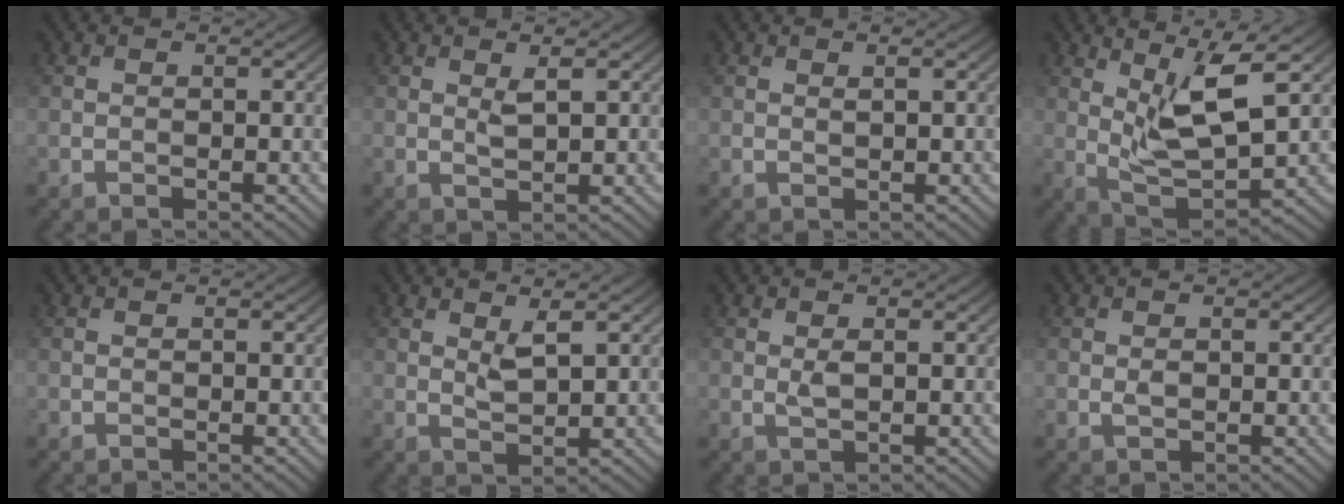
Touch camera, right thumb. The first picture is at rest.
{"total": 1.9, "force": [0.8, 0.4, 1.7], "torque": [-0.036, -0.006, 0.018]}
{"total": 0.7, "force": [0.4, 0.1, 0.5], "torque": [-0.009, -0.001, 0.007]}
{"total": 9.1, "force": [3.8, 2.5, 7.9], "torque": [-0.156, -0.004, 0.077]}
{"total": 0.0}
{"total": 2.7, "force": [1.3, 0.8, 2.3], "torque": [-0.049, -0.009, 0.028]}
{"total": 1.4, "force": [0.2, 0.5, 1.3], "torque": [-0.031, -0.002, 0.006]}
{"total": 0.9, "force": [0.0, 0.5, 0.7], "torque": [-0.013, -0.002, 0.000]}